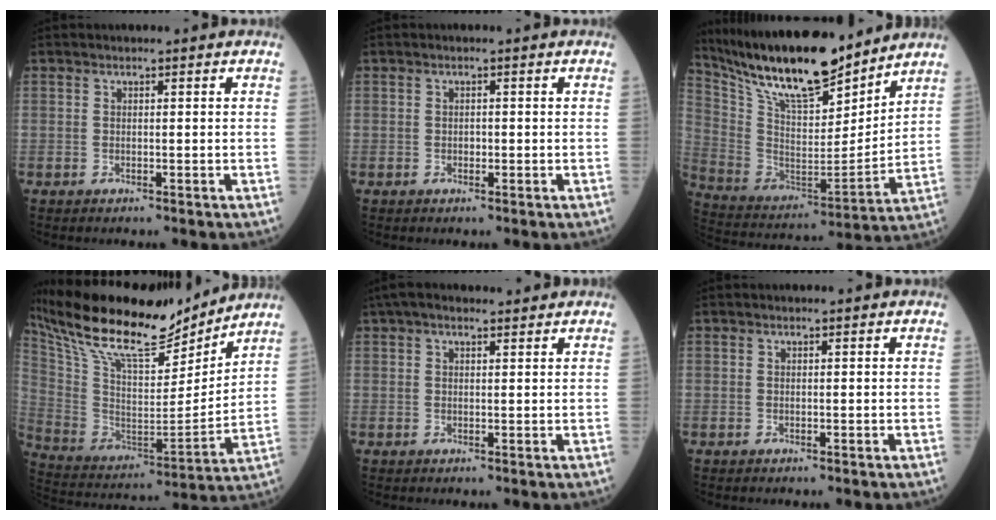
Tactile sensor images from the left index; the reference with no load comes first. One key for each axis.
{"total": 0.7, "fx": -0.1, "fy": 0.5, "fz": 0.5, "tx": -0.009, "ty": 0.001, "tz": -0.004}
{"total": 20.5, "fx": 17.4, "fy": 3.8, "fz": 10.2, "tx": -0.193, "ty": -0.006, "tz": 0.316}
{"total": 23.0, "fx": 19.5, "fy": 4.4, "fz": 11.3, "tx": -0.221, "ty": 0.005, "tz": 0.338}
{"total": 5.9, "fx": 4.8, "fy": 1.6, "fz": 3.1, "tx": -0.057, "ty": 0.043, "tz": 0.083}
{"total": 0.0}